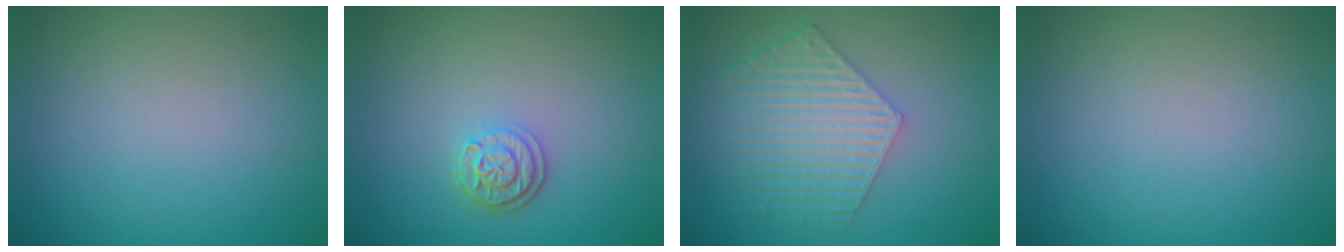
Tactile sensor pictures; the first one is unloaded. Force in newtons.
{"total": 2.5, "press": 2.1, "slide": 1.3}
{"total": 5.8, "press": 4.4, "slide": 3.8}
{"total": 0.0}